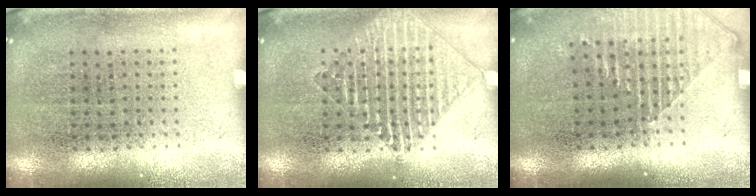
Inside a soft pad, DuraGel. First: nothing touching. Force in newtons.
{"total": 2.8, "press": 2.8, "slide": 0.5}
{"total": 1.4, "press": 1.3, "slide": 0.5}